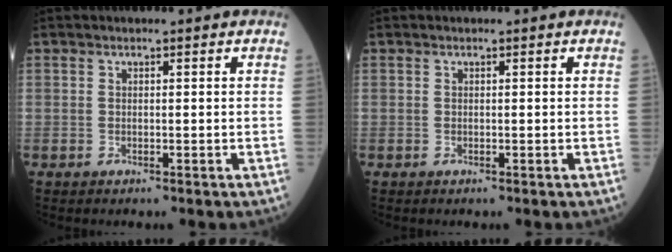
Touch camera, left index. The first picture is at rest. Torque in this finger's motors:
{"motor_torque": [-0.10, 0.11, 0.00, 0.00]}